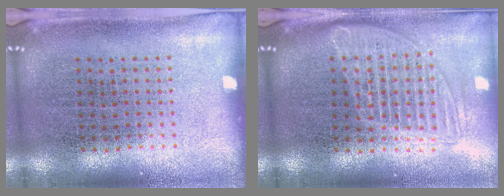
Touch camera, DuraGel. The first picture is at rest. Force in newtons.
{"total": 1.7, "press": 1.5, "slide": 0.9}